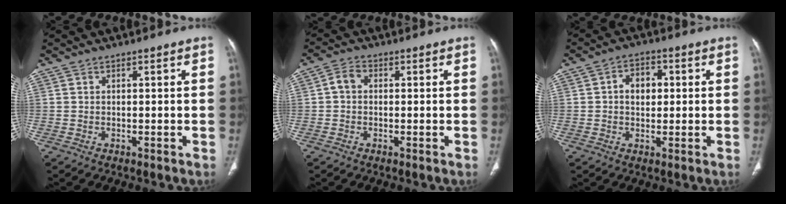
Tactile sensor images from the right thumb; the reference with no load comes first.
{"total": 3.0, "force": [0.1, 2.3, 1.8], "torque": [-0.031, 0.011, -0.005]}
{"total": 5.6, "force": [0.7, 4.0, 3.9], "torque": [-0.042, 0.009, 0.006]}